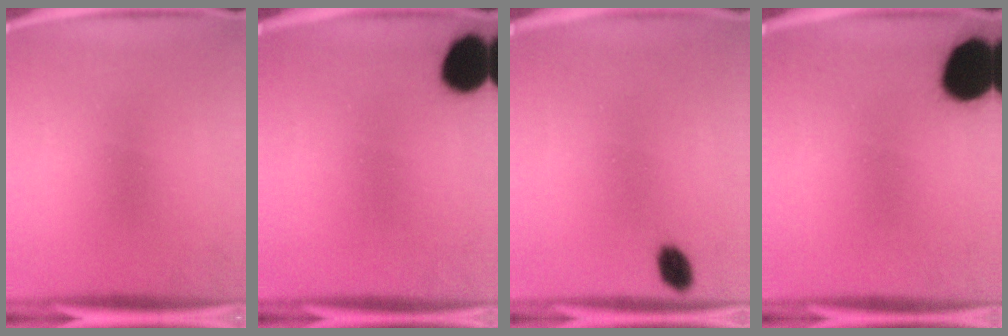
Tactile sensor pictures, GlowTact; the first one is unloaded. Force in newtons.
{"total": 11.2}
{"total": 3.3}
{"total": 15.1}